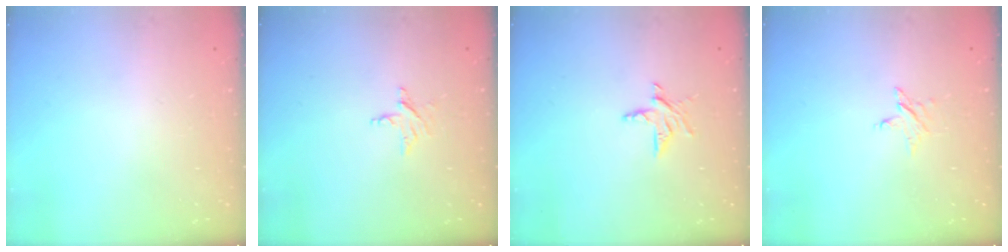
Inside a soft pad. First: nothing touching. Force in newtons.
{"total": 3.7, "press": 3.7, "slide": 0.2}
{"total": 6.9, "press": 6.9, "slide": 0.6}
{"total": 2.8, "press": 2.8, "slide": 0.3}